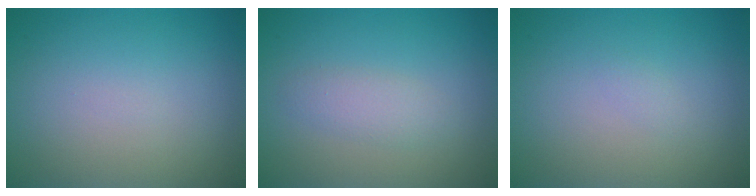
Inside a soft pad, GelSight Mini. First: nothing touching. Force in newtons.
{"total": 1.8, "press": 1.8, "slide": 0.0}
{"total": 0.5, "press": 0.5, "slide": 0.0}